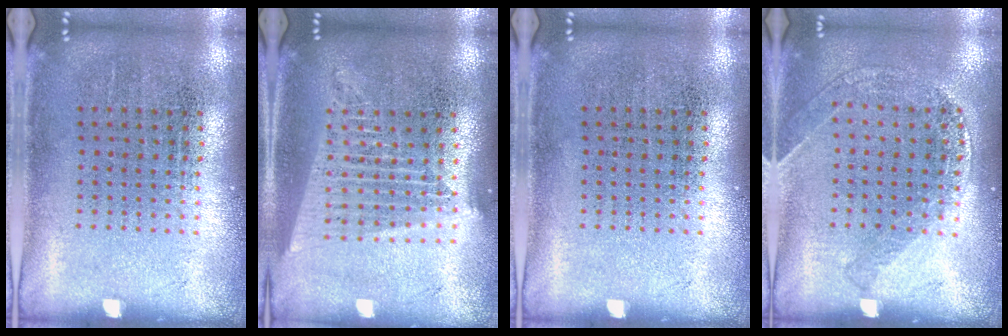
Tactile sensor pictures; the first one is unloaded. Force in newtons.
{"total": 1.8, "press": 1.6, "slide": 0.9}
{"total": 0.0}
{"total": 1.2, "press": 1.2, "slide": 0.1}